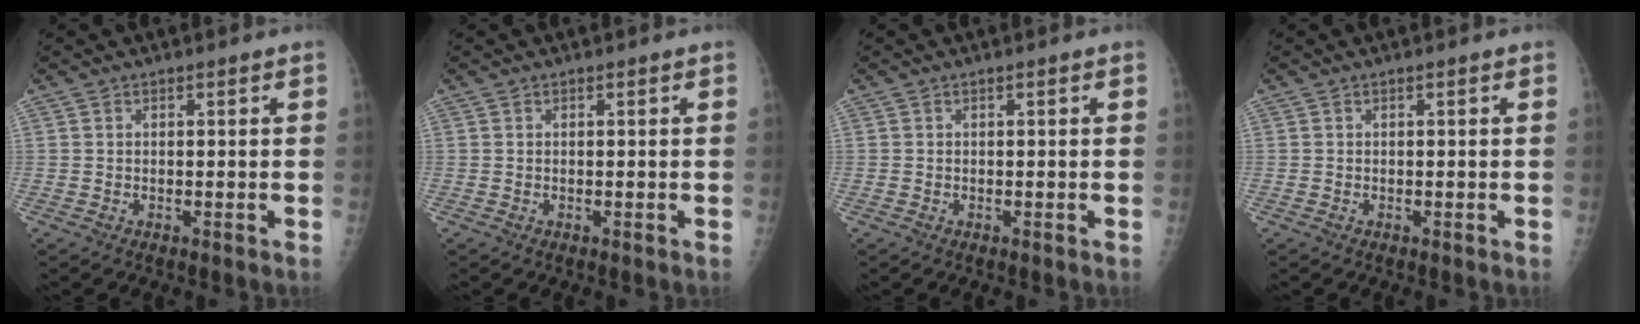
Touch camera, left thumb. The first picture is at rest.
{"total": 0.0}
{"total": 0.0}
{"total": 0.0}